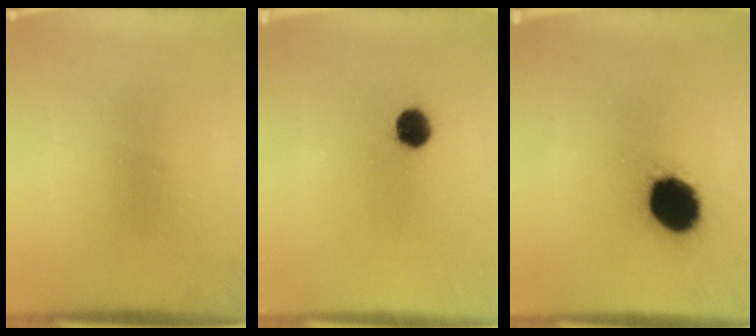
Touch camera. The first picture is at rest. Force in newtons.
{"total": 4.7}
{"total": 14.5}